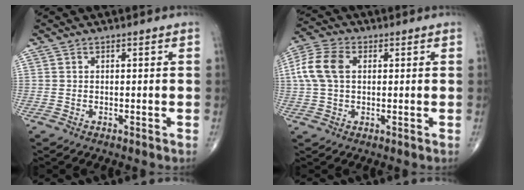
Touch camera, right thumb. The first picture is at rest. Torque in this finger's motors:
{"motor_torque": [-0.25, 0.42, 0.30, -0.17, 0.06]}